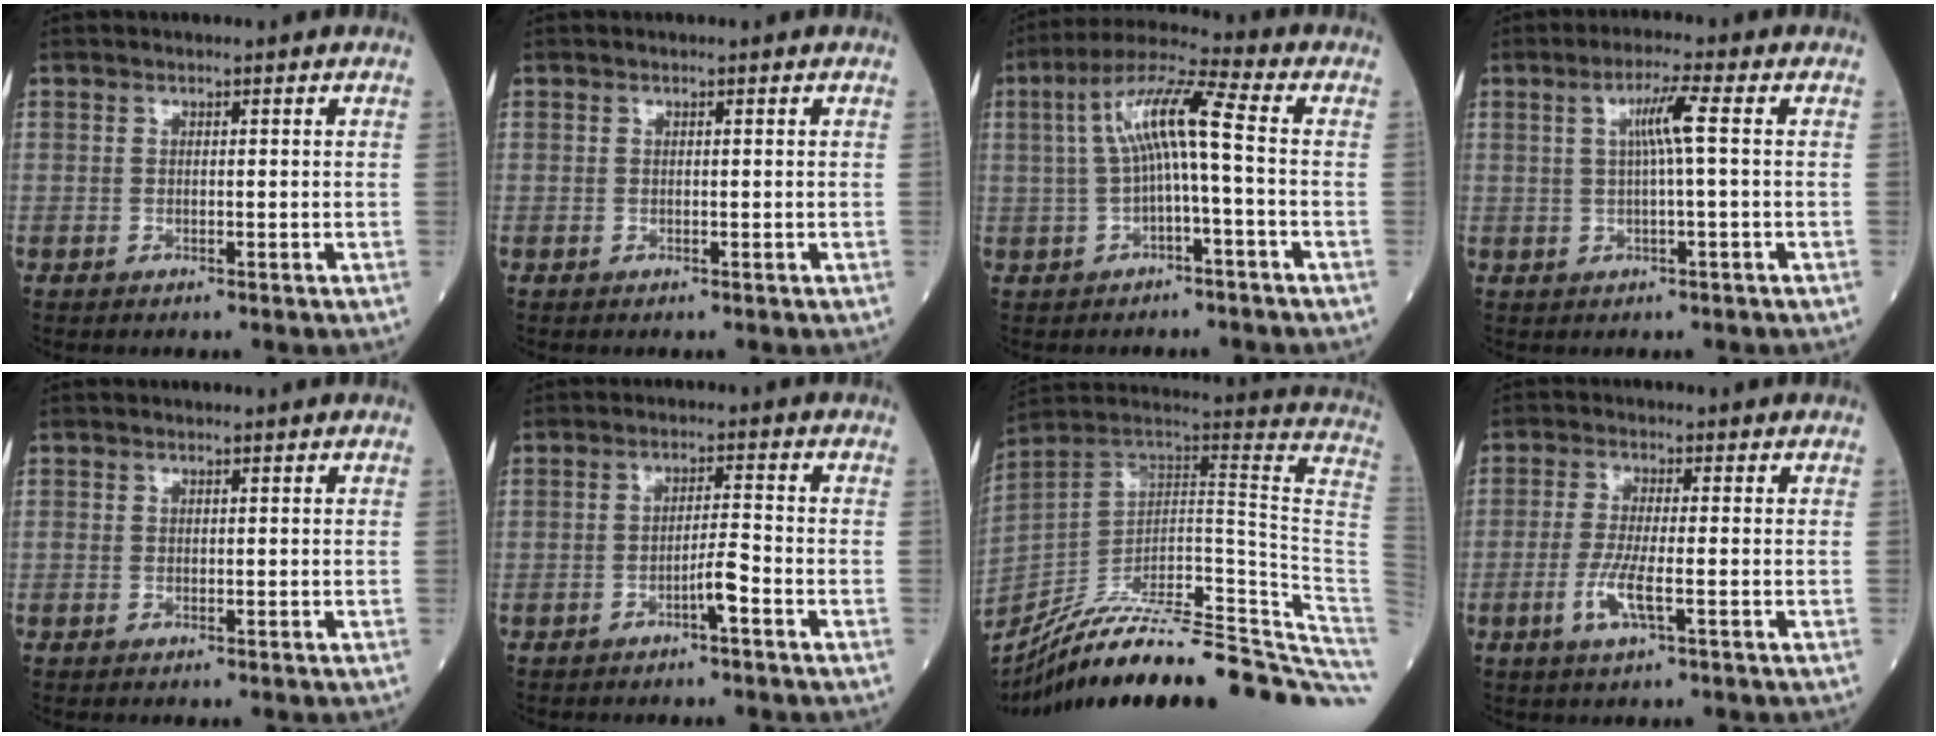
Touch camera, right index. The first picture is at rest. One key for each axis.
{"total": 0.0}
{"total": 9.0, "fx": 0.1, "fy": 0.5, "fz": 9.0, "tx": -0.168, "ty": 0.035, "tz": 0.001}
{"total": 4.7, "fx": 0.8, "fy": -0.6, "fz": 4.6, "tx": -0.086, "ty": 0.007, "tz": 0.016}
{"total": 0.0}
{"total": 3.1, "fx": -1.8, "fy": -0.2, "fz": 2.6, "tx": -0.040, "ty": 0.000, "tz": -0.032}
{"total": 35.4, "fx": -30.0, "fy": 3.2, "fz": 18.5, "tx": -0.149, "ty": -0.021, "tz": -0.417}
{"total": 5.0, "fx": -1.8, "fy": 0.3, "fz": 4.7, "tx": -0.098, "ty": -0.009, "tz": -0.035}